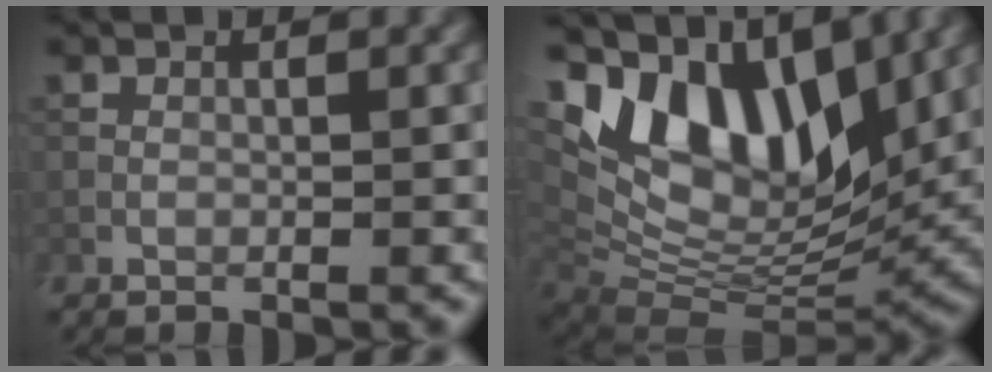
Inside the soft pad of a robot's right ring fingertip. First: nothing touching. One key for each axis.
{"total": 13.1, "fx": 5.3, "fy": 6.7, "fz": 10.0, "tx": -0.179, "ty": 0.012, "tz": 0.097}